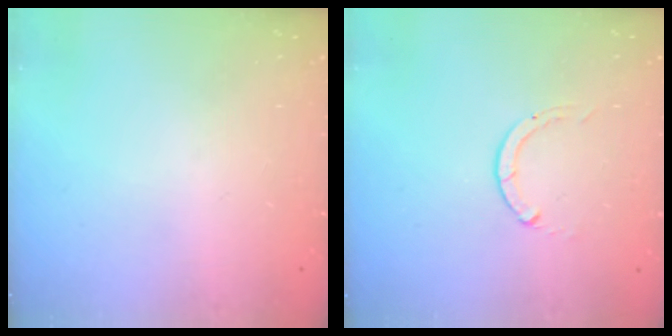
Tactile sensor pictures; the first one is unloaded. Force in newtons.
{"total": 0.0}